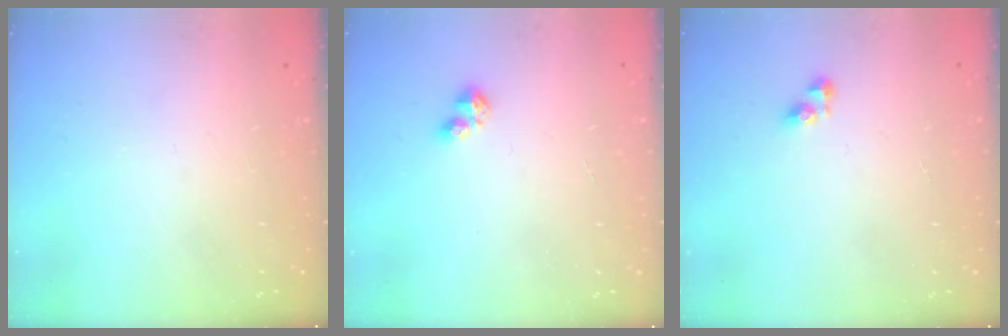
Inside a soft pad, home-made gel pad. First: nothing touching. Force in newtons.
{"total": 2.8, "press": 2.8, "slide": 0.6}
{"total": 5.0, "press": 5.0, "slide": 0.5}